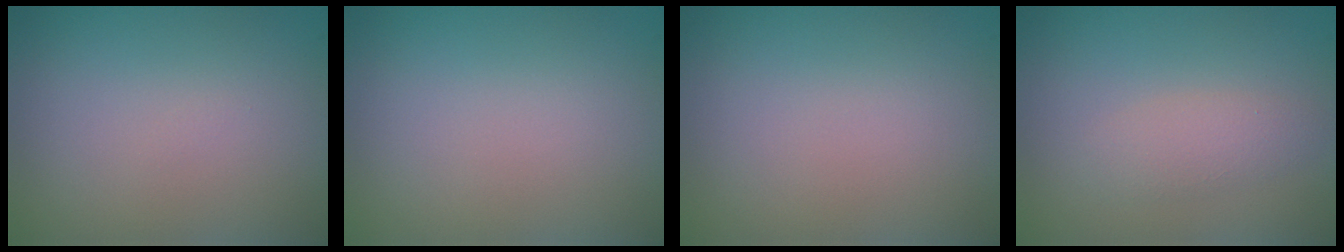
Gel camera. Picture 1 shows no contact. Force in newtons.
{"total": 0.0}
{"total": 0.0}
{"total": 1.8, "press": 1.8, "slide": 0.0}